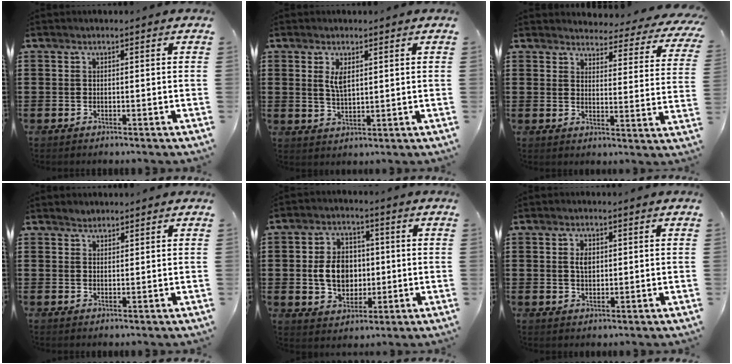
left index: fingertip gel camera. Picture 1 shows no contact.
{"total": 3.2, "force": [1.4, 1.1, 2.6], "torque": [-0.049, 0.000, 0.022]}
{"total": 3.6, "force": [3.5, 0.4, 0.7], "torque": [-0.027, -0.031, 0.057]}
{"total": 1.3, "force": [1.2, 0.4, -0.1], "torque": [-0.001, 0.001, 0.024]}
{"total": 7.6, "force": [0.0, 5.8, 4.9], "torque": [-0.104, 0.006, -0.008]}
{"total": 2.5, "force": [0.7, 1.4, 2.0], "torque": [-0.043, 0.008, 0.011]}